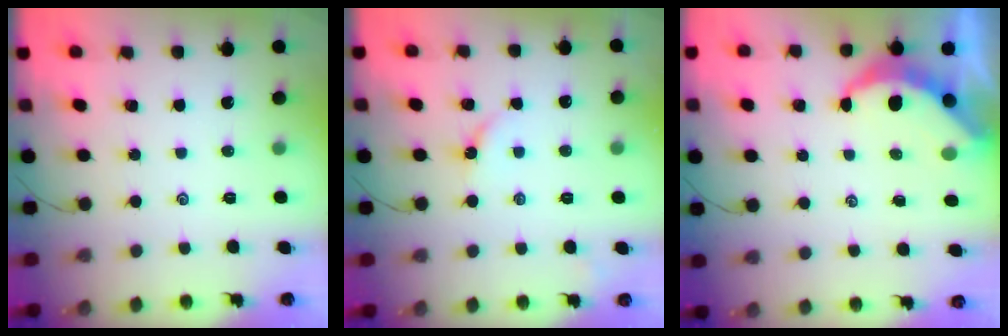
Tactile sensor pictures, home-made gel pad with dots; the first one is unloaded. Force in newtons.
{"total": 3.4, "press": 3.3, "slide": 0.6}
{"total": 6.8, "press": 6.8, "slide": 0.4}